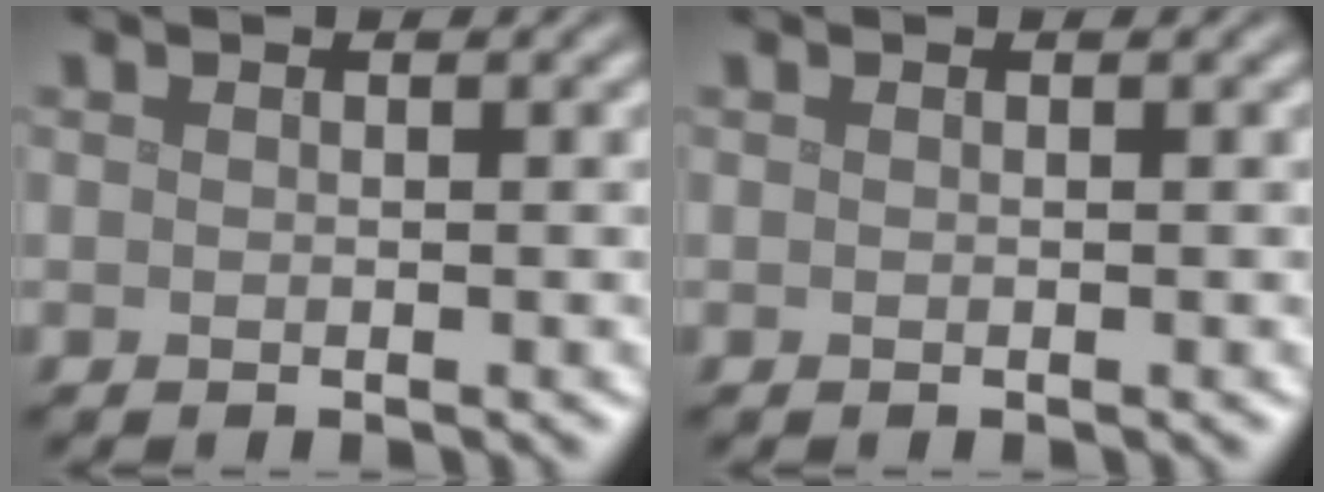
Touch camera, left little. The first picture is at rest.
{"total": 0.0}